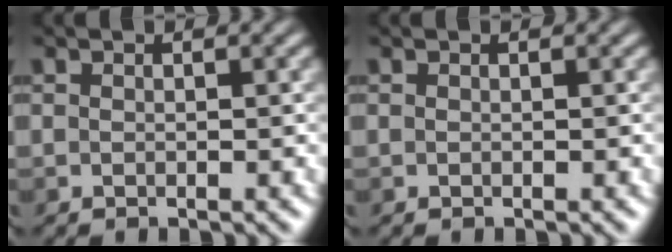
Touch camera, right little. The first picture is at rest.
{"total": 0.0}